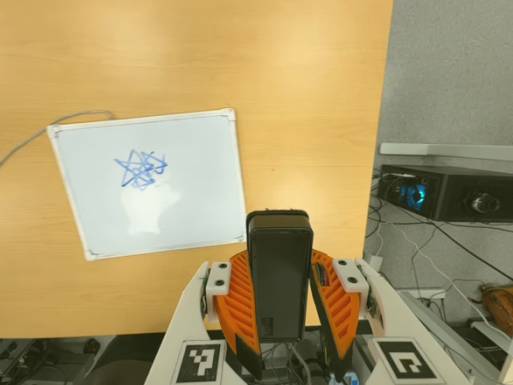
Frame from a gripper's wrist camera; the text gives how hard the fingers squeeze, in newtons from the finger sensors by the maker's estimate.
{"total": 9.8, "left": 8.2, "right": 11.5}